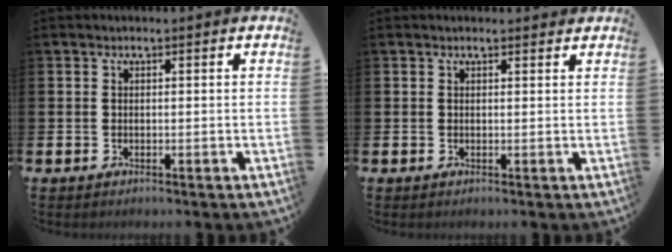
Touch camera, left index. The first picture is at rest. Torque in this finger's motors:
{"motor_torque": [0.23, -0.19, 0.06, -0.01]}